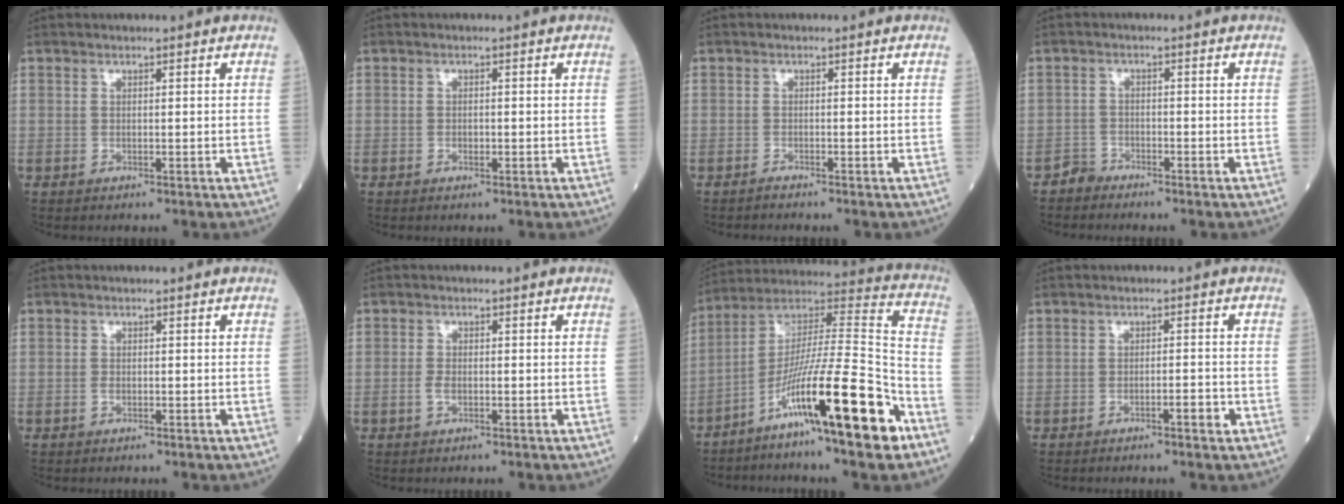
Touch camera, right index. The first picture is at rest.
{"total": 0.9, "force": [-0.4, 0.5, 0.6], "torque": [-0.014, 0.001, -0.007]}
{"total": 0.7, "force": [-0.7, -0.2, 0.1], "torque": [-0.003, 0.000, -0.013]}
{"total": 1.8, "force": [-1.6, 0.6, -0.7], "torque": [0.021, 0.001, -0.034]}
{"total": 0.8, "force": [-0.4, 0.5, 0.5], "torque": [-0.012, 0.002, -0.006]}
{"total": 1.7, "force": [-0.6, 0.9, 1.4], "torque": [-0.031, 0.002, -0.012]}
{"total": 21.0, "force": [-10.6, 0.8, 18.2], "torque": [-0.312, -0.014, -0.185]}
{"total": 2.3, "force": [-1.3, 0.3, 1.8], "torque": [-0.026, 0.002, -0.021]}